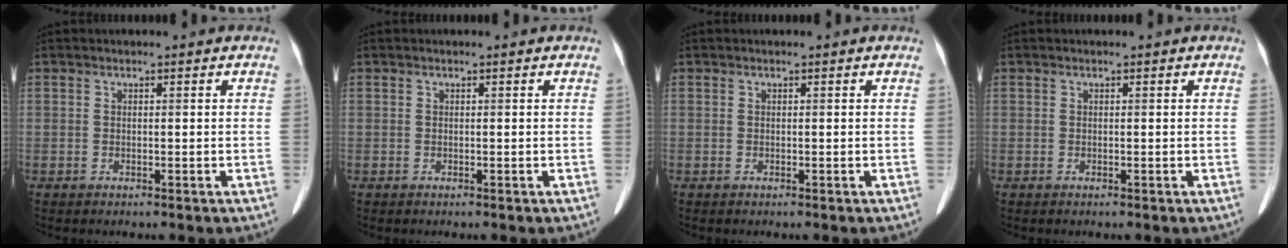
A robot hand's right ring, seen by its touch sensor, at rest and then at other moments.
{"total": 0.0}
{"total": 0.0}
{"total": 0.0}